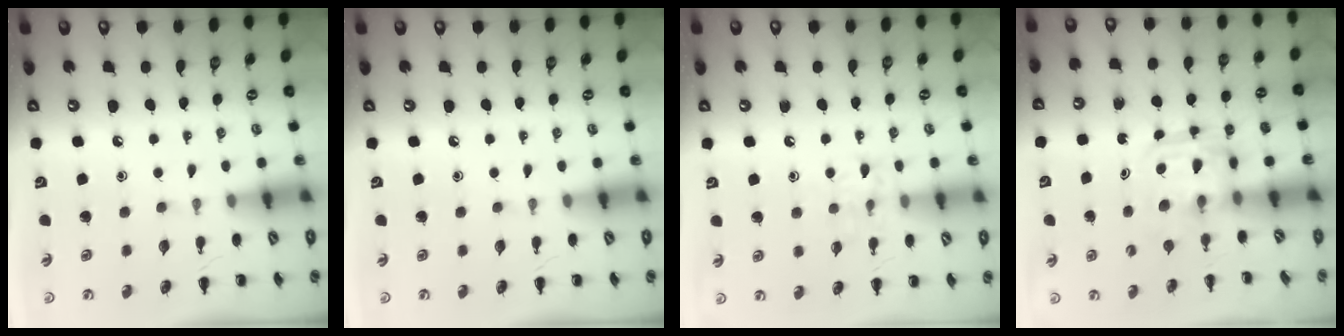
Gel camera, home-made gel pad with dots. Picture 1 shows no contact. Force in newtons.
{"total": 0.0}
{"total": 7.6, "press": 7.5, "slide": 1.0}
{"total": 3.2, "press": 3.2, "slide": 0.2}